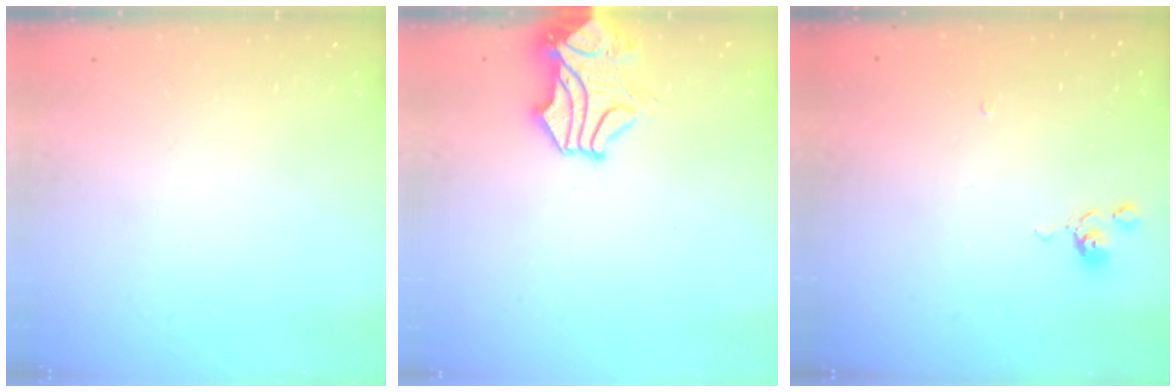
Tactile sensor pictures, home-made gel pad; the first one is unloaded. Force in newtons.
{"total": 1.8, "press": 1.4, "slide": 1.2}
{"total": 2.9, "press": 2.9, "slide": 0.4}